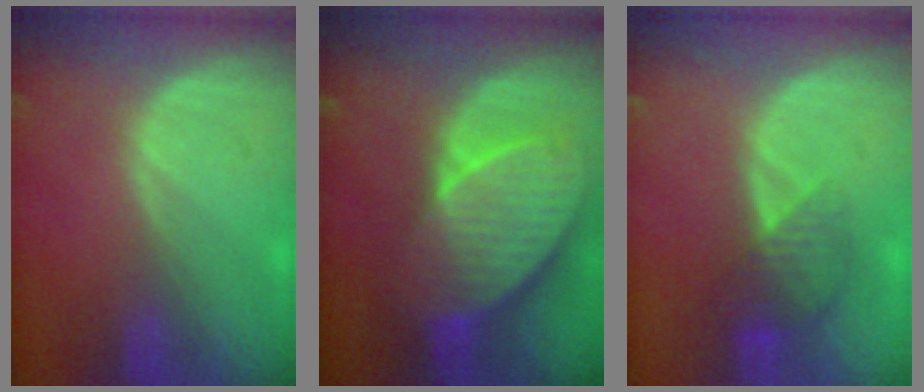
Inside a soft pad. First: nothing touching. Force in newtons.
{"total": 10.4, "press": 9.1, "slide": 5.0}
{"total": 4.2, "press": 4.1, "slide": 0.8}